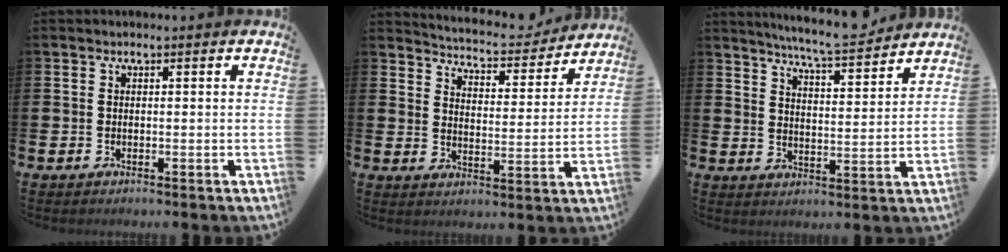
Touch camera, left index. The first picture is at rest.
{"total": 5.7, "force": [5.6, 0.9, 0.8], "torque": [-0.038, -0.042, 0.095]}
{"total": 7.3, "force": [7.0, 0.1, 2.0], "torque": [-0.049, -0.045, 0.122]}